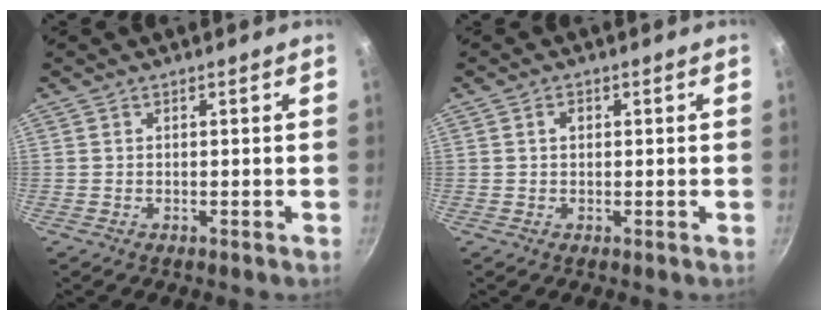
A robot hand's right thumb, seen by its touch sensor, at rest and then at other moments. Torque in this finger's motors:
{"motor_torque": [0.00, 0.23, 0.27, 0.04, 0.00]}